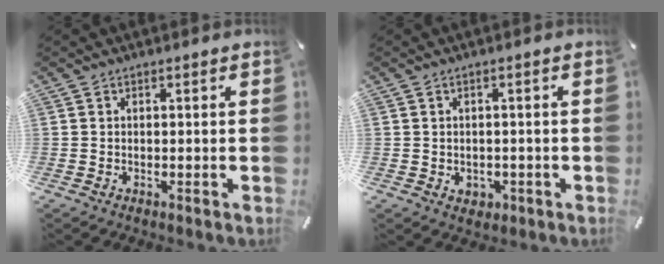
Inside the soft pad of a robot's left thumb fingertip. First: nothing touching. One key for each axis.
{"total": 2.5, "fx": -0.6, "fy": 2.3, "fz": 0.9, "tx": -0.009, "ty": 0.000, "tz": -0.013}